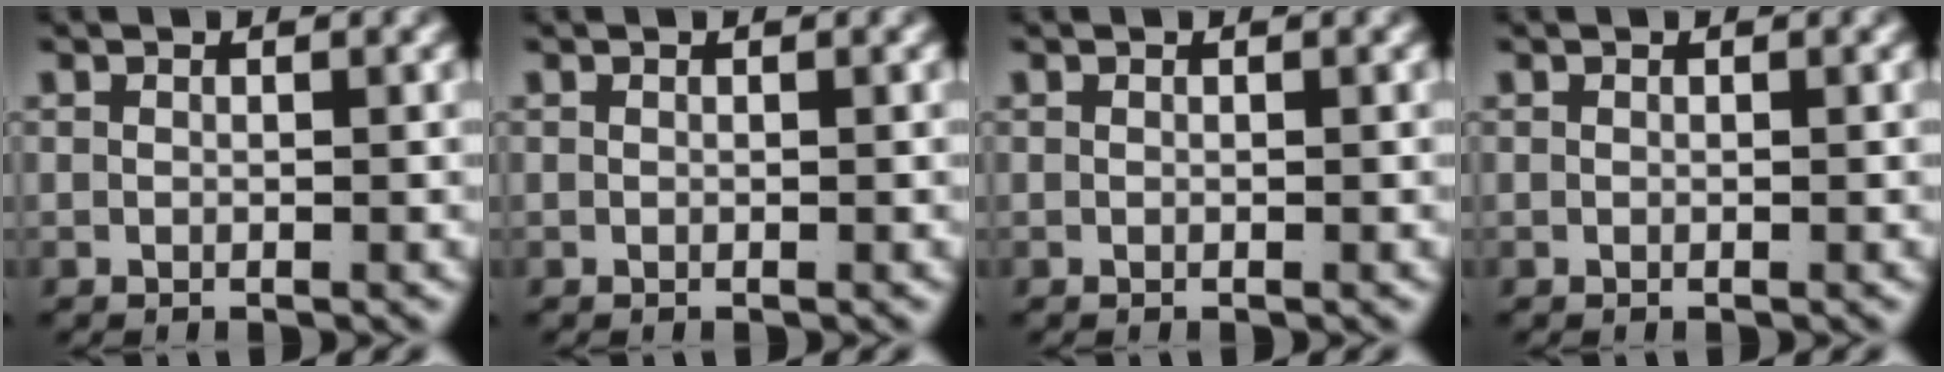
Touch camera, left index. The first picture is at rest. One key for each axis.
{"total": 0.0}
{"total": 0.0}
{"total": 0.0}